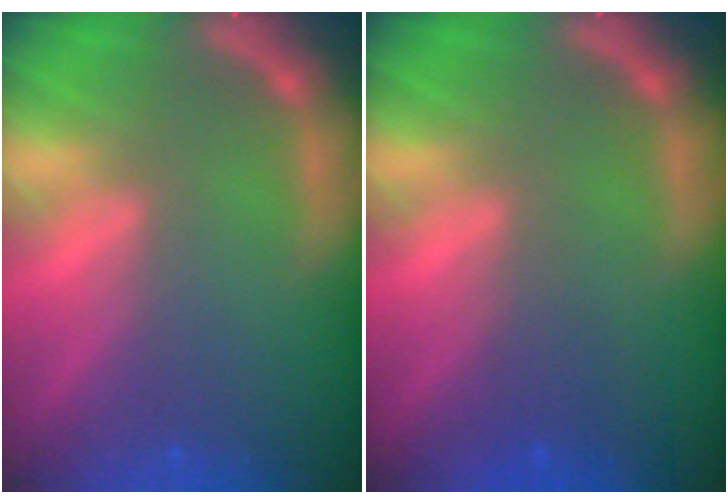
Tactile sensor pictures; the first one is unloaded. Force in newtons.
{"total": 1.5}